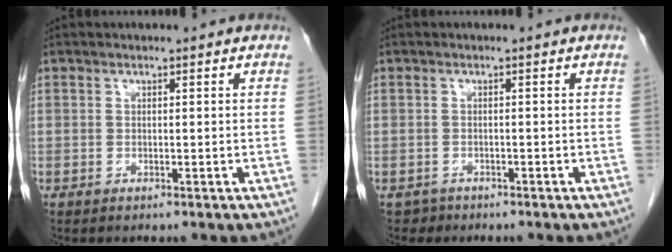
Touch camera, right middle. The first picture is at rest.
{"total": 1.2, "force": [-0.9, 0.8, -0.4], "torque": [0.001, 0.004, -0.013]}